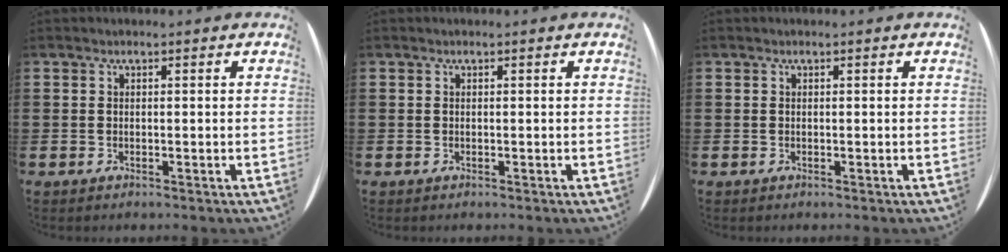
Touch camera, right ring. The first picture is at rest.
{"total": 0.0}
{"total": 0.0}